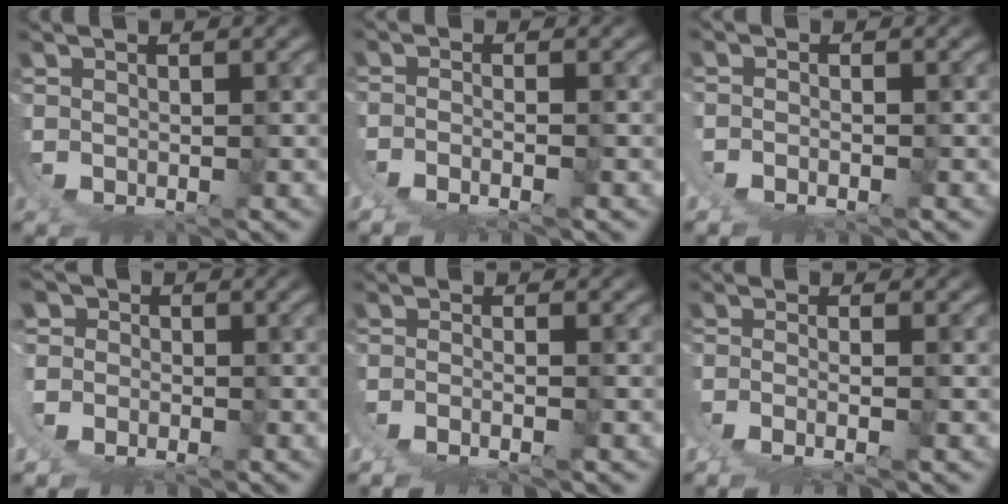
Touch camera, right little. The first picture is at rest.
{"total": 2.9, "force": [-0.9, 1.1, 2.5], "torque": [-0.054, -0.014, -0.006]}
{"total": 2.0, "force": [-0.7, 1.4, 1.2], "torque": [-0.026, -0.007, -0.010]}
{"total": 5.4, "force": [1.6, 4.9, 1.8], "torque": [-0.046, -0.003, 0.014]}
{"total": 3.0, "force": [-1.0, 1.4, 2.5], "torque": [-0.052, -0.013, -0.009]}
{"total": 2.9, "force": [-0.4, 0.8, 2.8], "torque": [-0.063, -0.019, 0.004]}